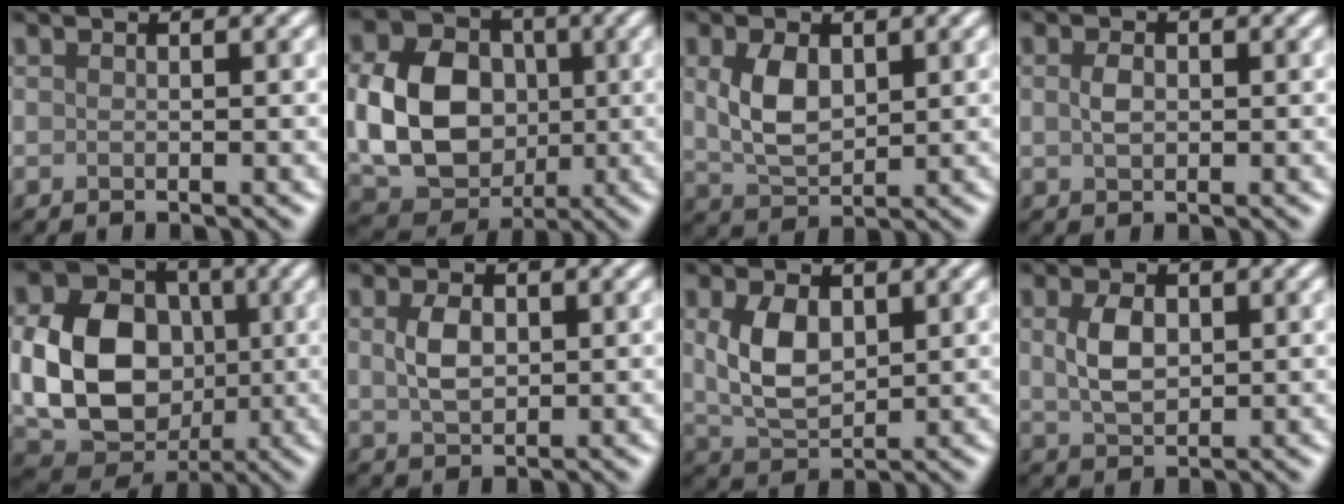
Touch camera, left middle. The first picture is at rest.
{"total": 9.5, "force": [0.0, 7.4, 5.9], "torque": [-0.128, -0.005, 0.001]}
{"total": 4.3, "force": [1.0, 2.7, 3.2], "torque": [-0.078, 0.001, 0.025]}
{"total": 1.6, "force": [0.2, 1.1, 1.2], "torque": [-0.027, 0.001, 0.003]}
{"total": 10.6, "force": [-0.3, 8.3, 6.7], "torque": [-0.145, -0.009, -0.001]}
{"total": 3.0, "force": [0.5, 1.9, 2.2], "torque": [-0.051, 0.001, 0.012]}
{"total": 4.9, "force": [1.0, 3.0, 3.7], "torque": [-0.087, 0.001, 0.025]}
{"total": 3.5, "force": [0.6, 2.3, 2.6], "torque": [-0.062, 0.002, 0.016]}